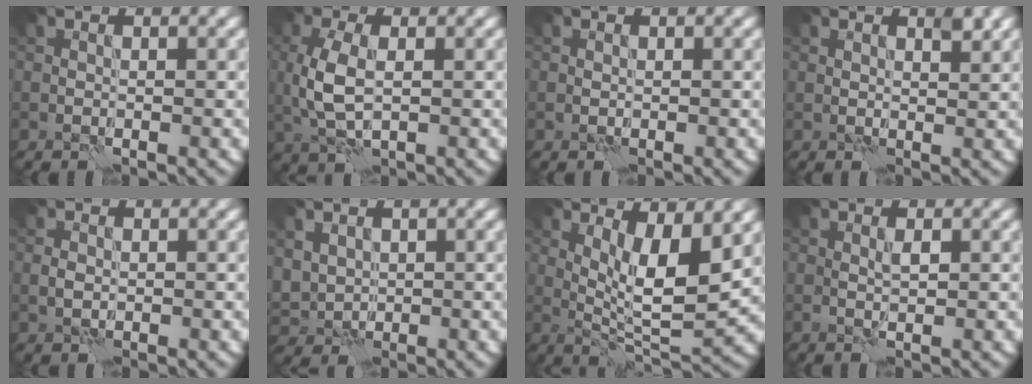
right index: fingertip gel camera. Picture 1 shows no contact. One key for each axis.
{"total": 4.5, "fx": 0.2, "fy": 2.3, "fz": 3.8, "tx": -0.098, "ty": 0.004, "tz": 0.006}
{"total": 0.0}
{"total": 1.2, "fx": 0.9, "fy": 0.2, "fz": 0.8, "tx": -0.012, "ty": 0.002, "tz": 0.016}
{"total": 1.0, "fx": -0.1, "fy": 0.7, "fz": 0.7, "tx": -0.016, "ty": 0.004, "tz": -0.002}
{"total": 2.9, "fx": 1.2, "fy": 2.3, "fz": 1.2, "tx": -0.038, "ty": 0.001, "tz": 0.029}
{"total": 7.0, "fx": 2.1, "fy": 1.8, "fz": 6.5, "tx": -0.111, "ty": -0.012, "tz": 0.042}
{"total": 0.9, "fx": 0.6, "fy": -0.1, "fz": 0.6, "tx": -0.012, "ty": 0.002, "tz": 0.011}